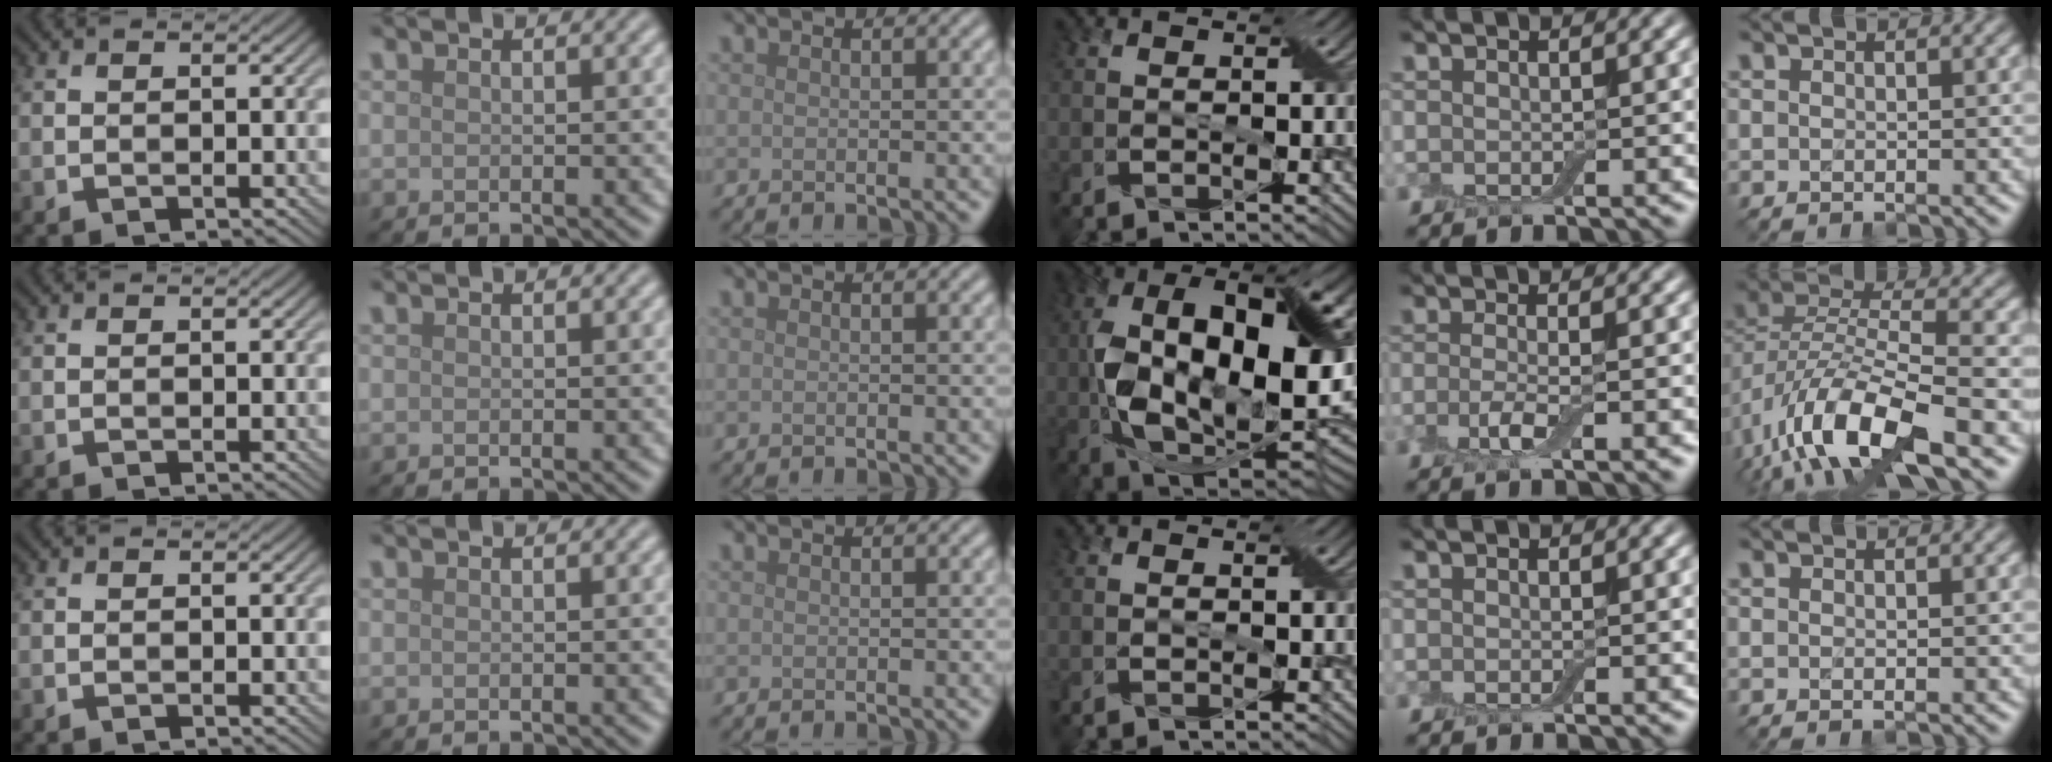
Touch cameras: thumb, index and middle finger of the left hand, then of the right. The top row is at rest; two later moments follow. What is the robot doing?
{"motion": "insert", "object": "drawer"}